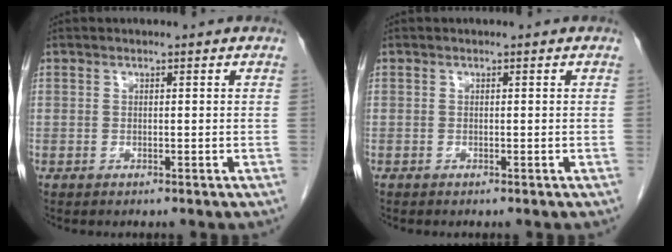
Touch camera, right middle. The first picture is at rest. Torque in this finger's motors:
{"motor_torque": [0.01, 0.15, -0.06, -0.01]}